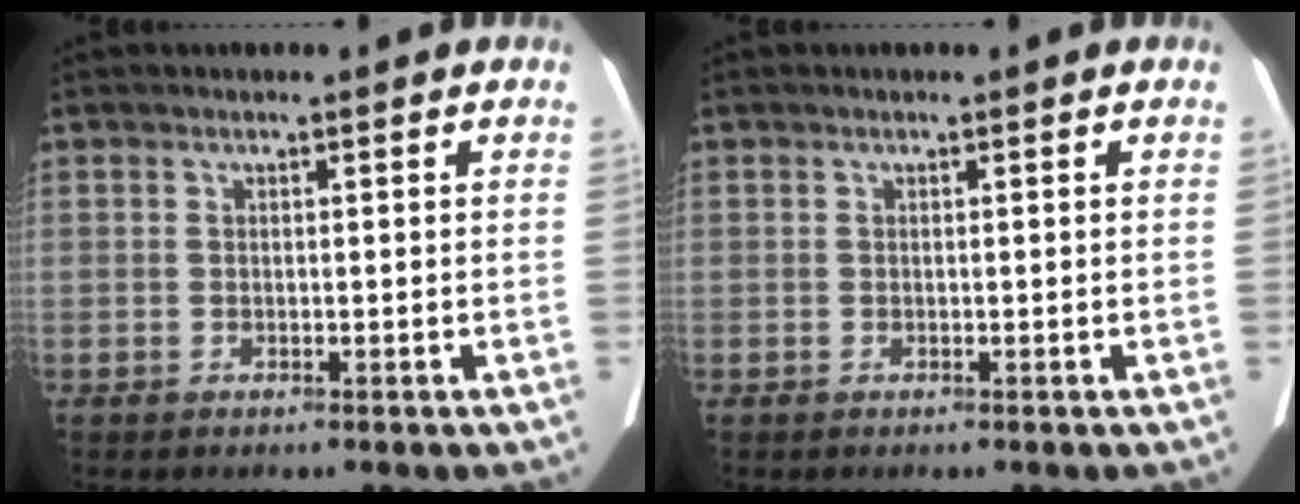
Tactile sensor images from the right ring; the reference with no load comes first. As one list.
[{"total": 0.0}]